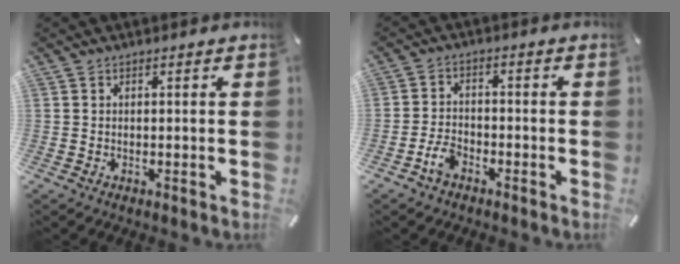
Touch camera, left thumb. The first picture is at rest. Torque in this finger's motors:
{"motor_torque": [0.25, 0.39, 0.05, 0.01, 0.02]}